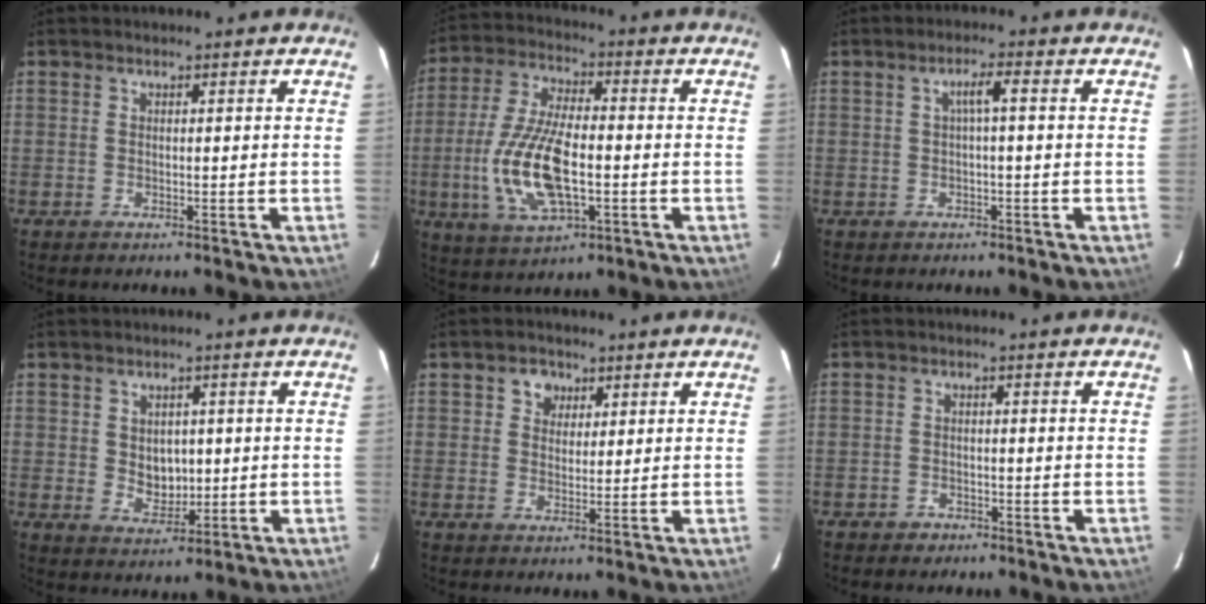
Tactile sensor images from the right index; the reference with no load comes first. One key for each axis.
{"total": 15.1, "fx": -3.1, "fy": 6.1, "fz": 13.4, "tx": -0.283, "ty": -0.004, "tz": -0.055}
{"total": 2.5, "fx": 0.1, "fy": -0.3, "fz": 2.4, "tx": -0.048, "ty": 0.007, "tz": 0.003}
{"total": 5.1, "fx": 0.3, "fy": 4.2, "fz": 2.9, "tx": -0.046, "ty": -0.001, "tz": 0.016}
{"total": 3.3, "fx": 1.7, "fy": 2.7, "fz": 0.9, "tx": -0.005, "ty": 0.008, "tz": 0.029}
{"total": 2.2, "fx": -1.6, "fy": 1.5, "fz": 0.2, "tx": -0.014, "ty": 0.005, "tz": -0.025}